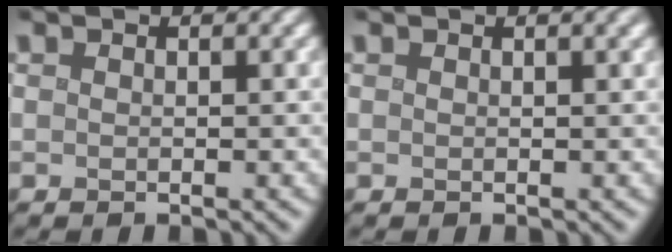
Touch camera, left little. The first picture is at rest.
{"total": 1.8, "force": [1.0, 0.7, 1.3], "torque": [-0.006, 0.010, 0.002]}